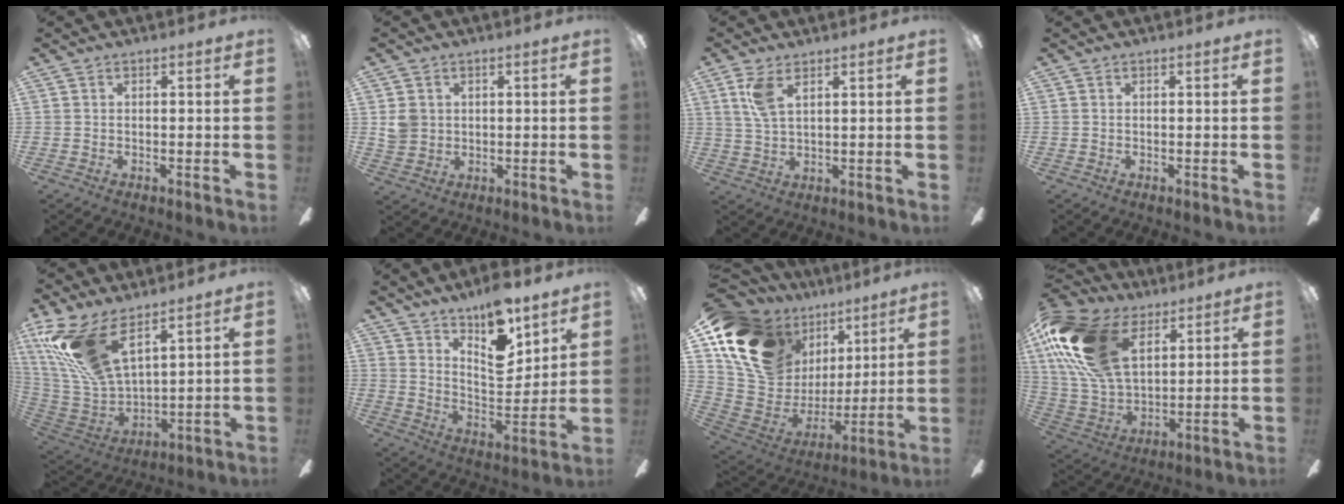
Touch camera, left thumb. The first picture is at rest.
{"total": 4.2, "force": [1.3, 3.9, 1.0], "torque": [-0.012, 0.003, 0.023]}
{"total": 6.2, "force": [3.2, 2.7, 4.6], "torque": [-0.107, 0.002, 0.056]}
{"total": 0.0}
{"total": 20.0, "force": [11.6, 9.0, 13.6], "torque": [-0.314, -0.047, 0.210]}
{"total": 13.1, "force": [10.2, 4.8, 6.6], "torque": [-0.102, -0.065, 0.182]}
{"total": 18.0, "force": [9.9, 12.5, 8.3], "torque": [-0.196, -0.048, 0.196]}
{"total": 24.7, "force": [10.0, 15.2, 16.7], "torque": [-0.369, -0.021, 0.183]}